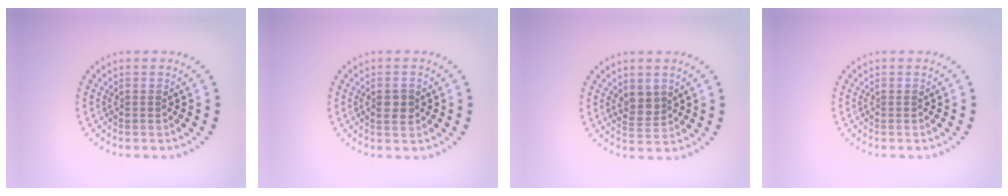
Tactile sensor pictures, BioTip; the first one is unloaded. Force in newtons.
{"total": 1.8, "press": 1.8, "slide": 0.2}
{"total": 2.1, "press": 1.9, "slide": 0.9}
{"total": 0.0}